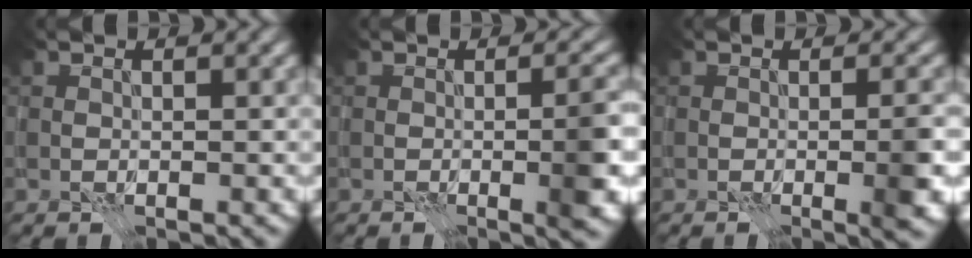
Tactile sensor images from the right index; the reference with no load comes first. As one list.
[{"total": 4.4, "force": [-0.8, 1.1, 4.2], "torque": [-0.054, 0.006, -0.017]}, {"total": 3.2, "force": [-0.8, 0.6, 3.1], "torque": [-0.041, 0.004, -0.016]}]